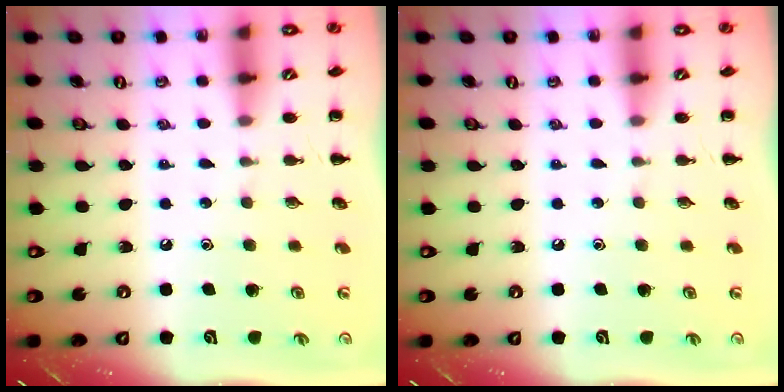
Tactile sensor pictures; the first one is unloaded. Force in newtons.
{"total": 0.0}